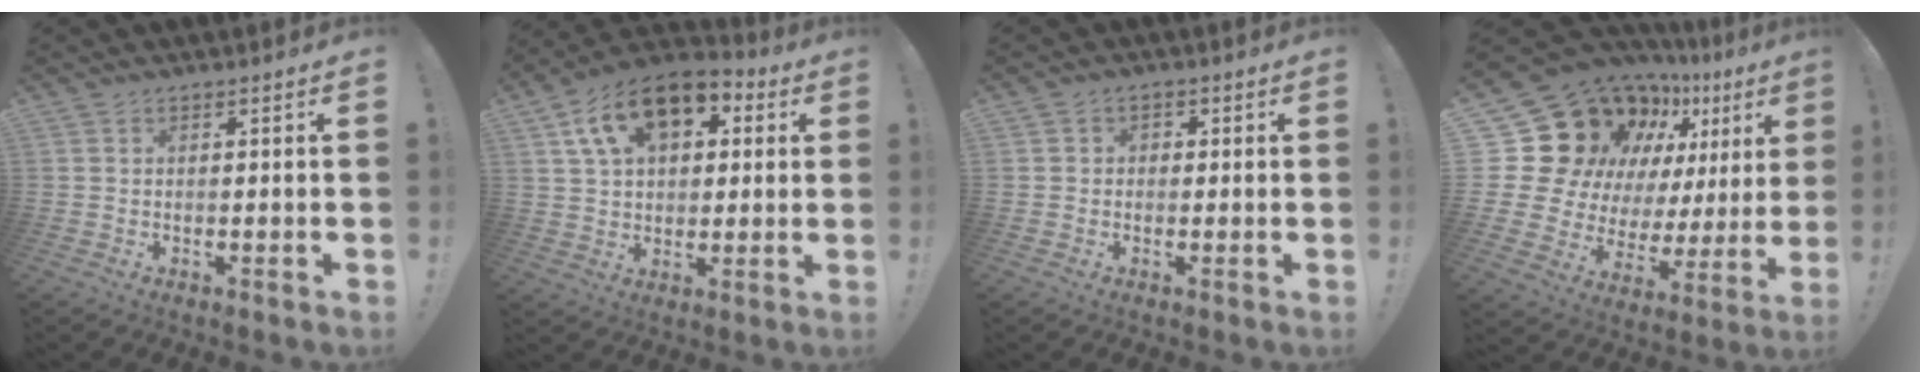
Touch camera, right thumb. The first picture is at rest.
{"total": 15.5, "force": [7.7, 9.4, 9.6], "torque": [-0.153, -0.025, 0.142]}
{"total": 1.6, "force": [-0.4, 1.2, 0.8], "torque": [-0.005, 0.004, -0.009]}
{"total": 22.0, "force": [13.7, 13.0, 11.2], "torque": [-0.167, -0.108, 0.285]}